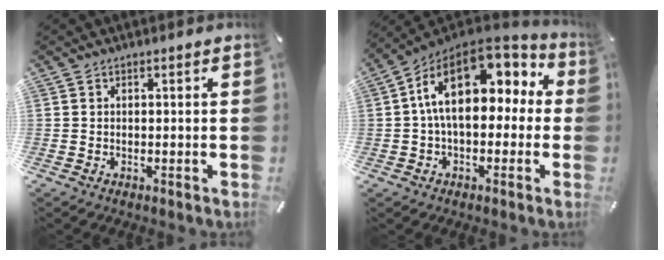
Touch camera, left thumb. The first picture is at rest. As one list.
[{"total": 17.1, "force": [4.8, 9.9, 13.1], "torque": [-0.238, -0.021, 0.085]}]